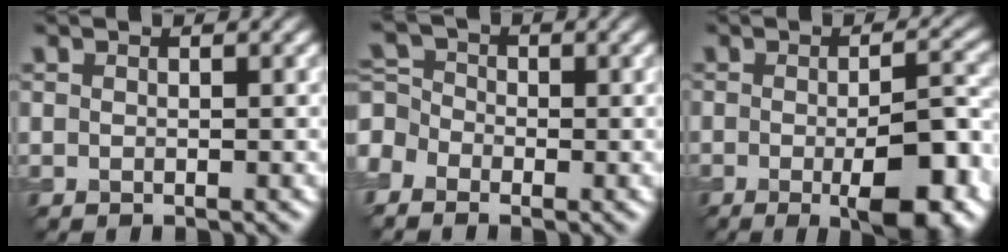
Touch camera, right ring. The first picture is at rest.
{"total": 3.0, "force": [-2.3, 1.7, 0.9], "torque": [-0.028, 0.011, -0.038]}
{"total": 7.7, "force": [-2.3, 1.9, 7.2], "torque": [-0.101, 0.000, -0.025]}